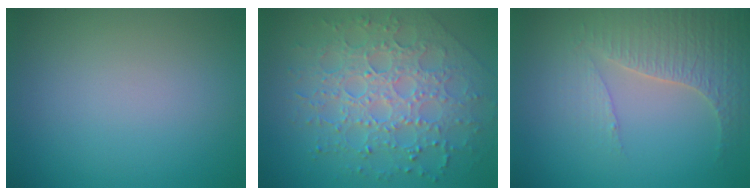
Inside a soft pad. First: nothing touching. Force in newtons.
{"total": 8.0, "press": 5.7, "slide": 5.6}
{"total": 3.4, "press": 3.4, "slide": 0.5}